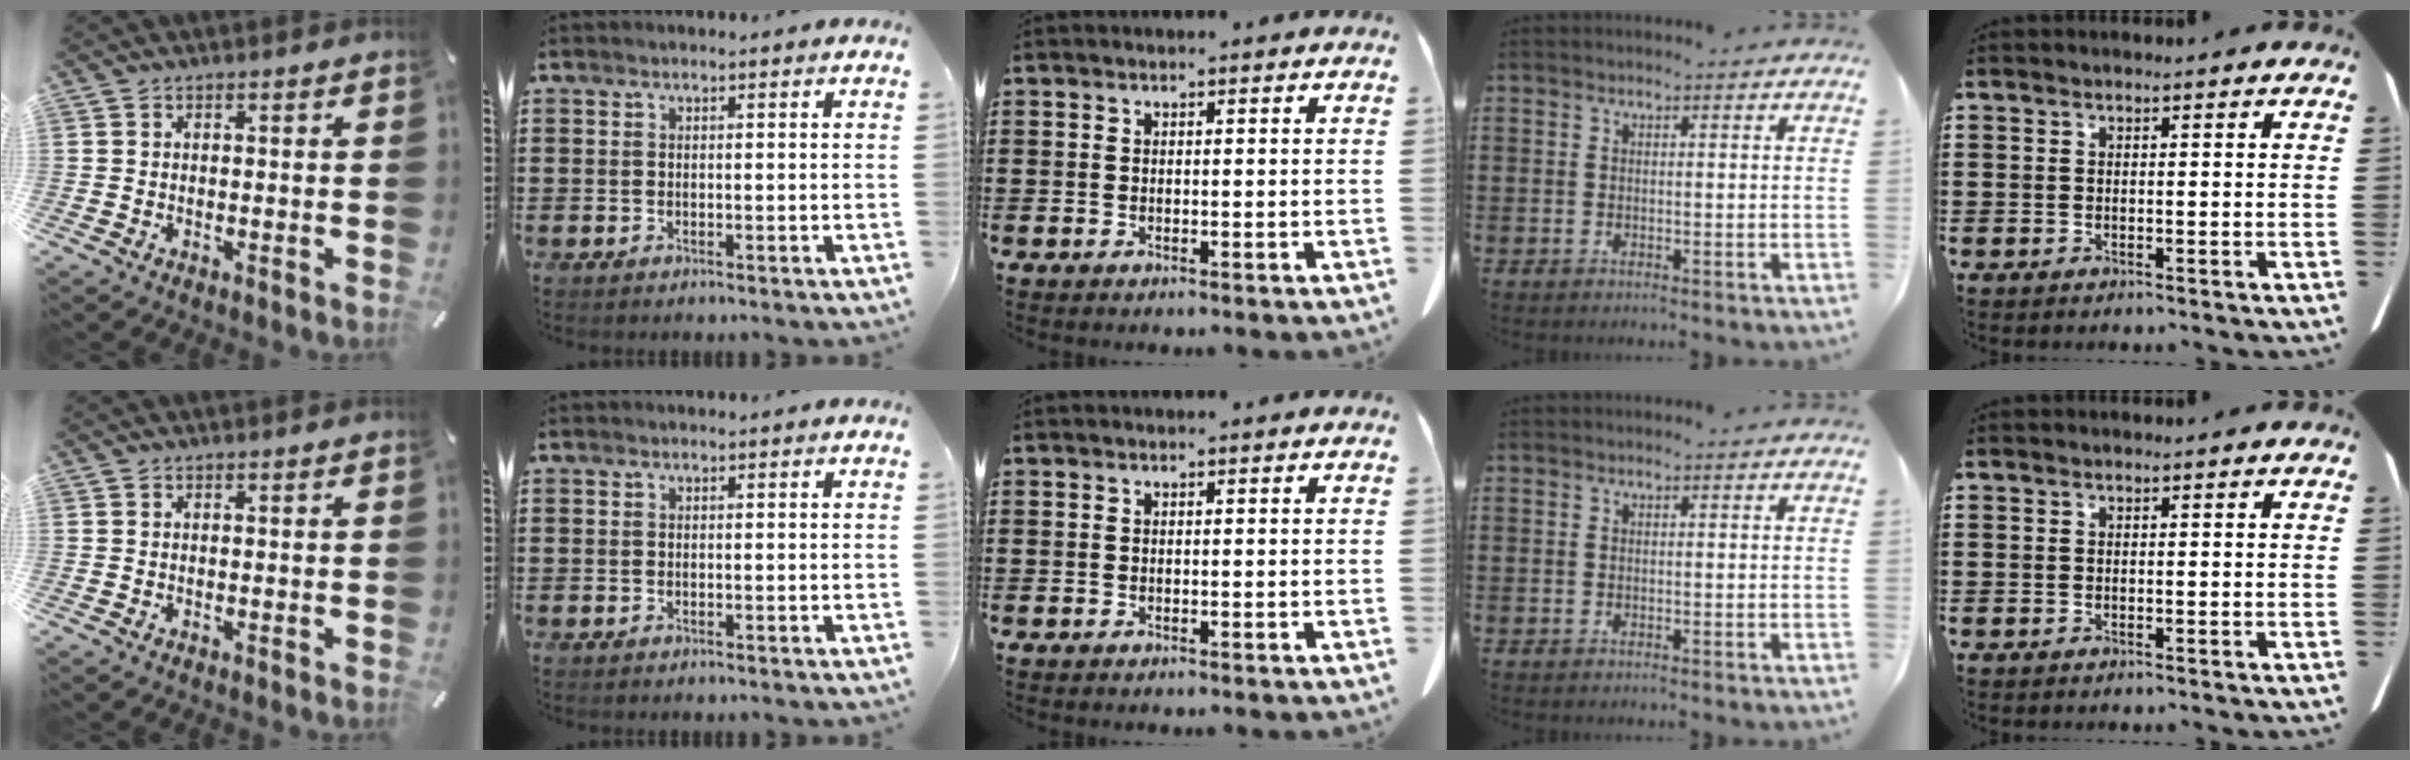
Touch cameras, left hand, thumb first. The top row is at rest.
{}